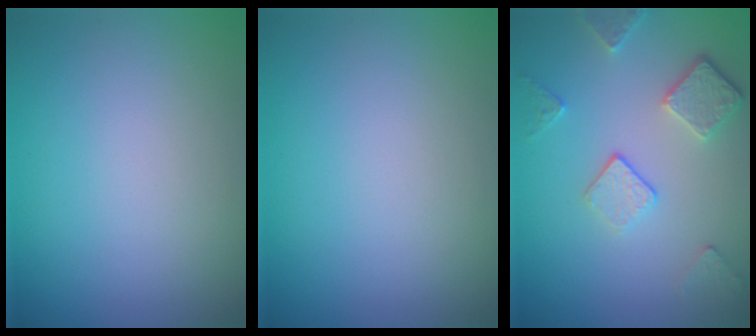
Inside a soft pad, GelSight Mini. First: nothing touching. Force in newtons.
{"total": 0.0}
{"total": 3.5, "press": 2.8, "slide": 2.2}